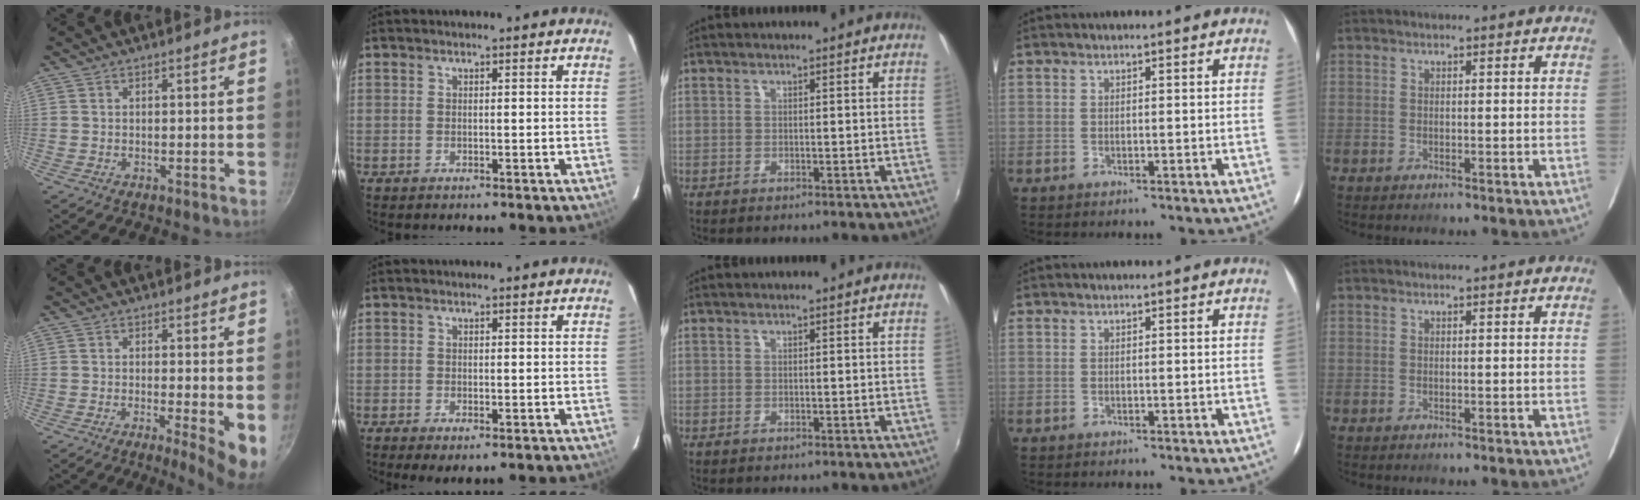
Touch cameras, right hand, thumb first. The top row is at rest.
{"thumb": {"total": 6.2, "force": [-0.6, 1.2, 6.1], "torque": [-0.080, -0.015, -0.008]}, "index": {"total": 3.4, "force": [-2.0, 1.3, 2.5], "torque": [-0.051, -0.015, -0.029]}}